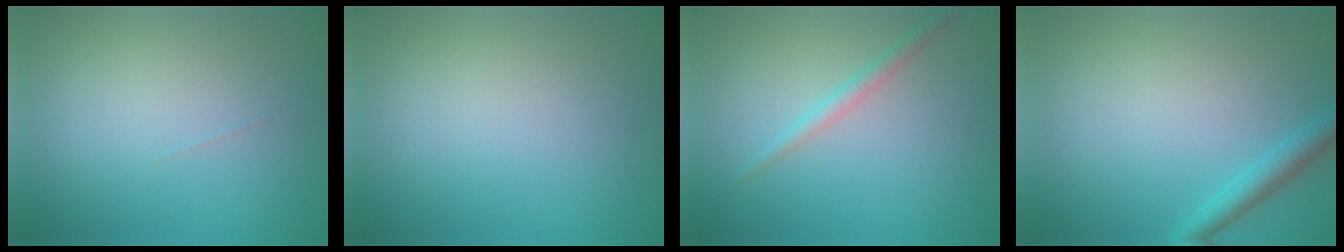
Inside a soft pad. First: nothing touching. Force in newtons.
{"total": 0.0}
{"total": 1.5, "press": 1.5, "slide": 0.0}
{"total": 2.2, "press": 2.2, "slide": 0.1}